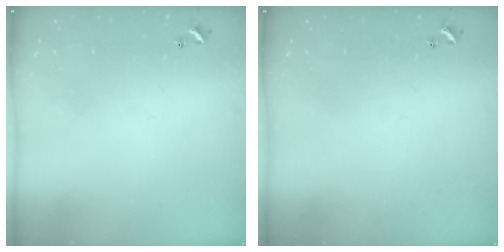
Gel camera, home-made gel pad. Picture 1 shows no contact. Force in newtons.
{"total": 0.0}